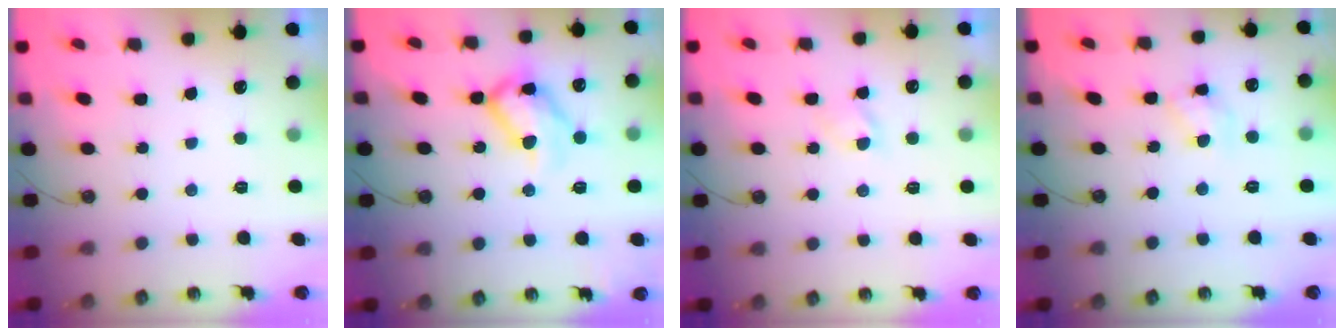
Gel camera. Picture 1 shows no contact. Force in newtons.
{"total": 14.8, "press": 14.7, "slide": 1.6}
{"total": 2.8, "press": 2.7, "slide": 0.4}
{"total": 8.5, "press": 8.5, "slide": 0.2}